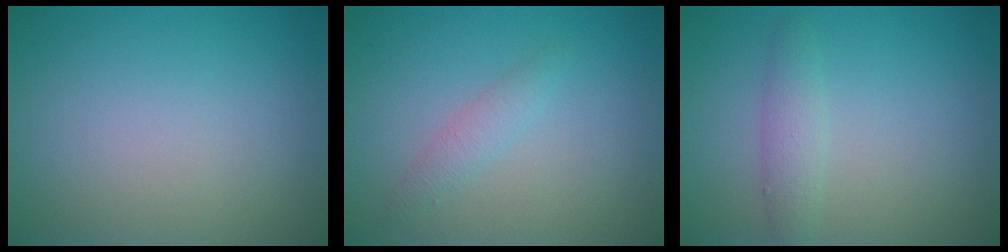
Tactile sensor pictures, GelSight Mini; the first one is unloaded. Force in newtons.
{"total": 1.4, "press": 1.4, "slide": 0.1}
{"total": 1.9, "press": 1.9, "slide": 0.0}